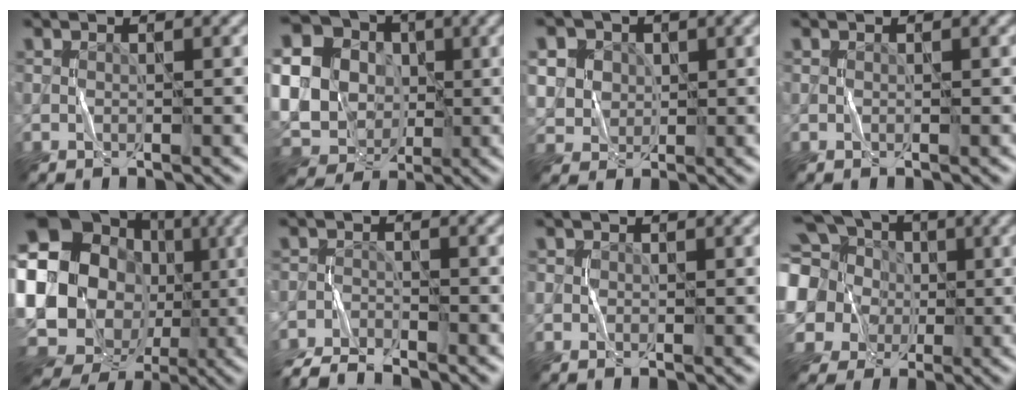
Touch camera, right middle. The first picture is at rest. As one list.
[{"total": 19.6, "force": [0.9, 17.5, 8.8], "torque": [-0.249, 0.014, -0.010]}, {"total": 7.7, "force": [2.8, 6.4, 3.2], "torque": [-0.080, 0.027, 0.036]}, {"total": 0.0}, {"total": 21.3, "force": [-2.5, 18.5, 10.4], "torque": [-0.196, 0.009, -0.072]}, {"total": 3.8, "force": [-3.7, 0.6, 1.0], "torque": [-0.022, -0.006, -0.078]}, {"total": 0.5, "force": [0.0, 0.5, 0.2], "torque": [0.001, 0.000, -0.003]}, {"total": 17.1, "force": [2.0, 15.3, 7.6], "torque": [-0.214, 0.023, -0.007]}]